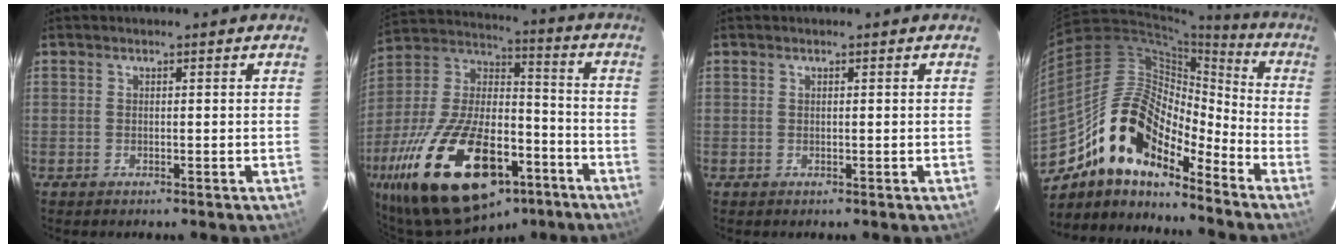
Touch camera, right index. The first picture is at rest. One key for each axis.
{"total": 31.0, "fx": -16.9, "fy": 14.3, "fz": 21.6, "tx": -0.418, "ty": -0.012, "tz": -0.269}
{"total": 0.0}
{"total": 16.9, "fx": -12.5, "fy": 6.9, "fz": 9.0, "tx": -0.159, "ty": 0.018, "tz": -0.240}